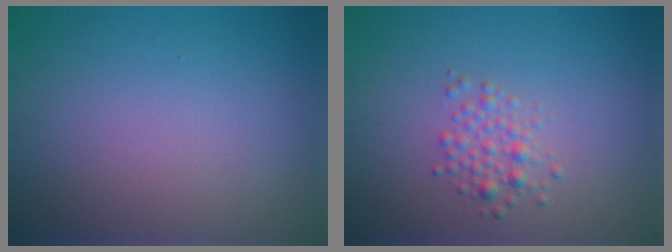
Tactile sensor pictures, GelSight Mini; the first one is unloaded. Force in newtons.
{"total": 1.9, "press": 1.9, "slide": 0.1}